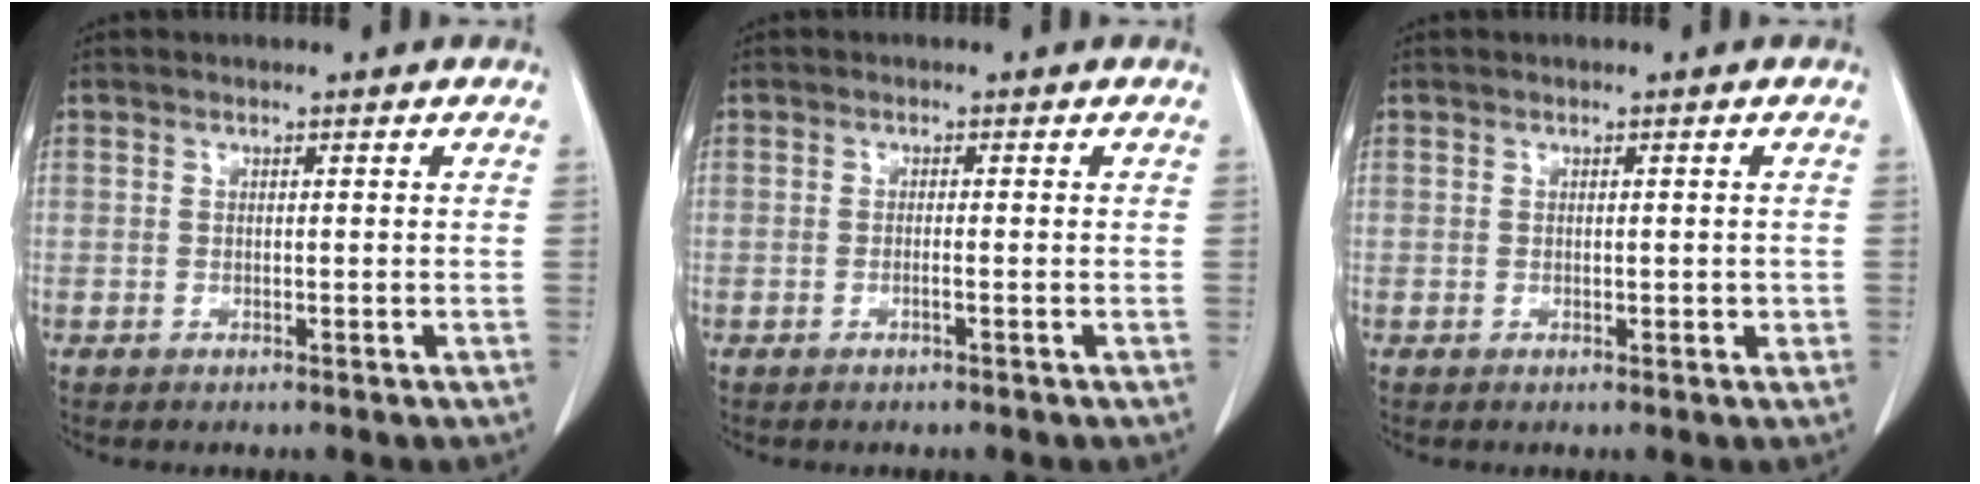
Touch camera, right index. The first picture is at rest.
{"total": 0.8, "force": [-0.4, -0.1, 0.7], "torque": [-0.014, 0.001, -0.007]}
{"total": 1.3, "force": [-0.1, 0.7, 1.1], "torque": [-0.016, -0.001, 0.001]}